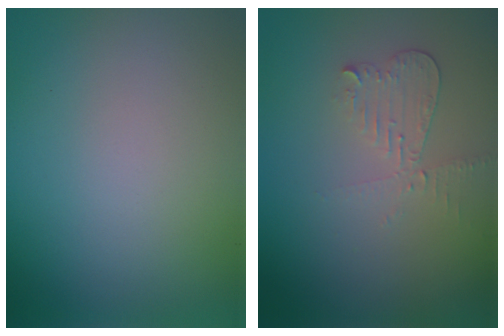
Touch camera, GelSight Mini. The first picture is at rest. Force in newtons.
{"total": 2.1, "press": 2.1, "slide": 0.4}